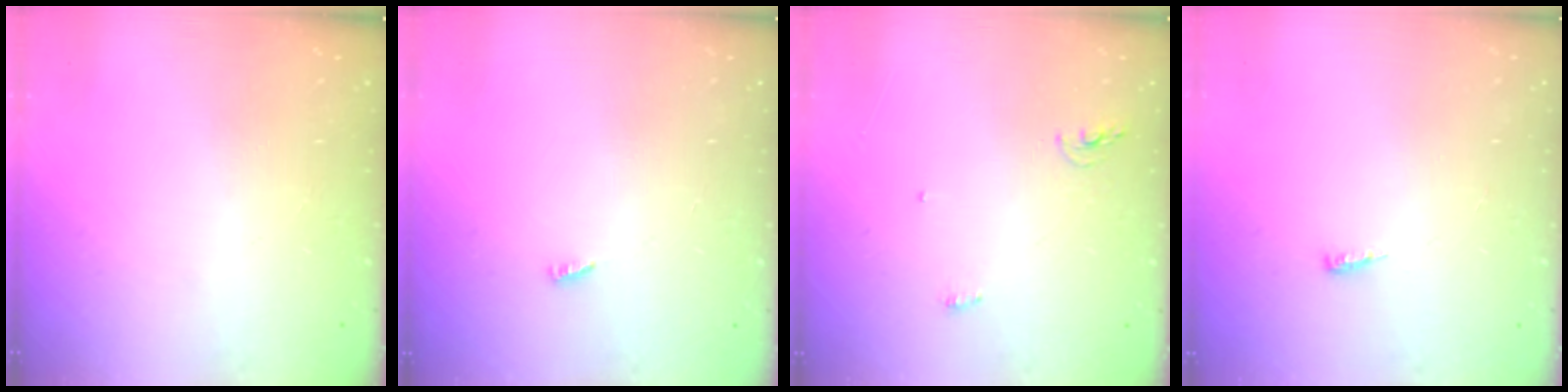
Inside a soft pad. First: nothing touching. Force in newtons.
{"total": 1.9, "press": 1.9, "slide": 0.3}
{"total": 7.6, "press": 4.3, "slide": 6.2}
{"total": 4.6, "press": 4.5, "slide": 0.9}